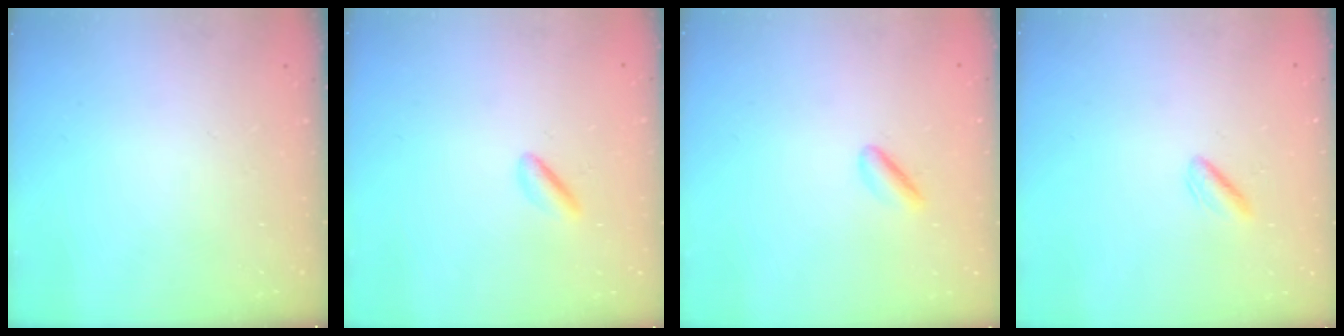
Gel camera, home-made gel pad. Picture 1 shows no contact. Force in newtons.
{"total": 2.1, "press": 1.9, "slide": 0.9}
{"total": 2.9, "press": 2.6, "slide": 1.2}
{"total": 1.7, "press": 1.3, "slide": 1.0}